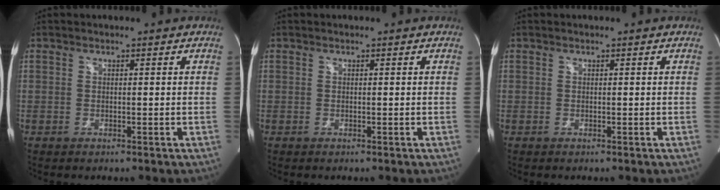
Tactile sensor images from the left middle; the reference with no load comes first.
{"total": 0.0}
{"total": 0.0}